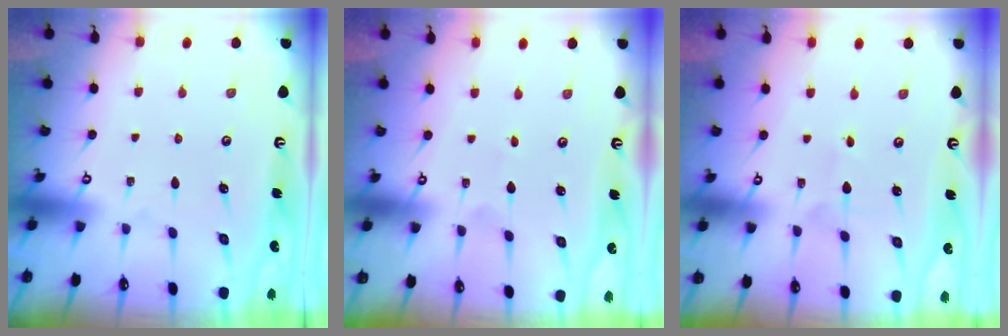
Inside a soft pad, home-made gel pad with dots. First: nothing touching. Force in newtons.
{"total": 0.0}
{"total": 2.7, "press": 2.7, "slide": 0.3}